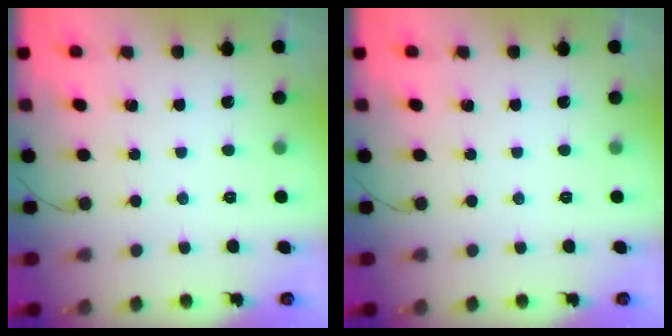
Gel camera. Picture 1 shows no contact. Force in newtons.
{"total": 0.0}